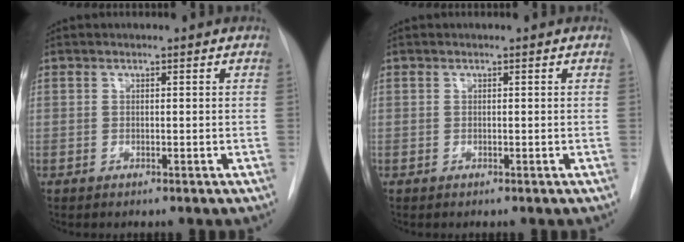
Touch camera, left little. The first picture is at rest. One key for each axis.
{"total": 0.0}